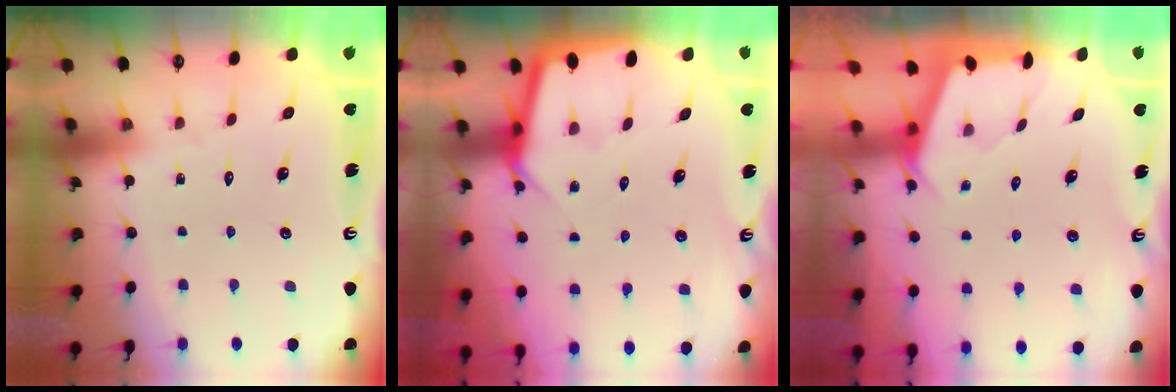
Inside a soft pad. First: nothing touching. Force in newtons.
{"total": 4.5, "press": 4.5, "slide": 0.5}
{"total": 2.4, "press": 2.4, "slide": 0.3}